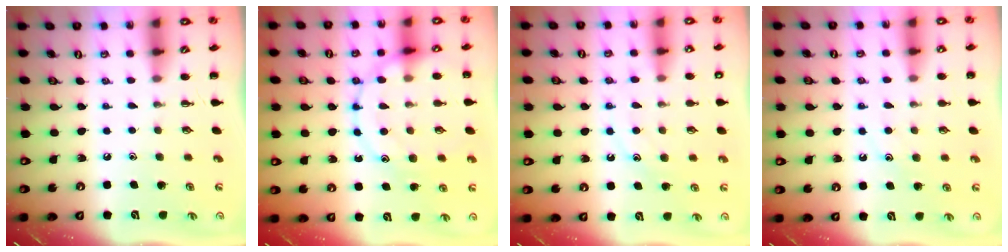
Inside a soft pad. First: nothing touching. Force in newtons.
{"total": 16.9, "press": 16.8, "slide": 0.7}
{"total": 12.1, "press": 12.1, "slide": 1.0}
{"total": 9.6, "press": 9.5, "slide": 1.4}